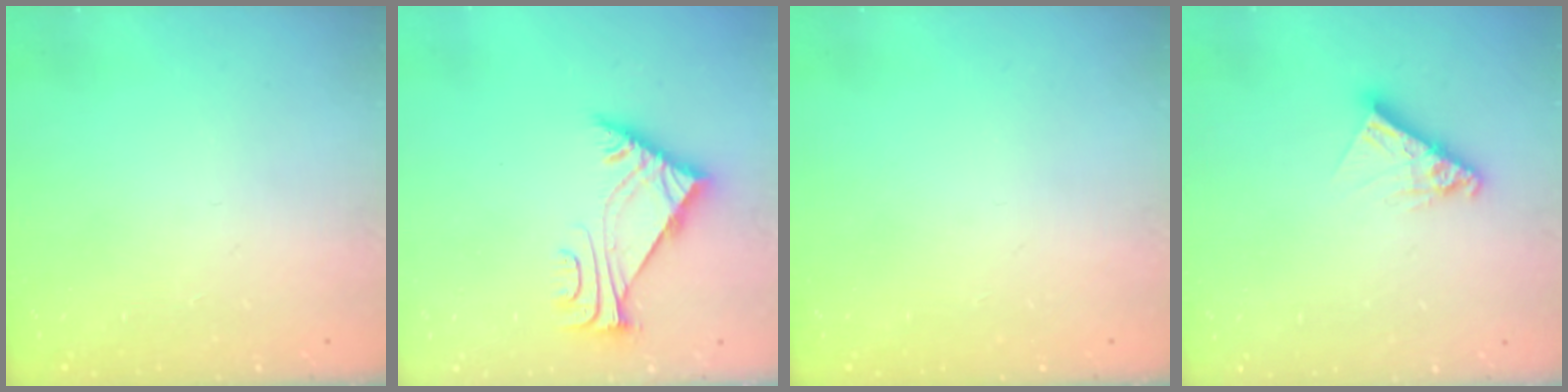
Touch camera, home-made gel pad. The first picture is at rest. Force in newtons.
{"total": 6.6, "press": 6.5, "slide": 1.2}
{"total": 0.0}
{"total": 9.0, "press": 9.0, "slide": 0.9}